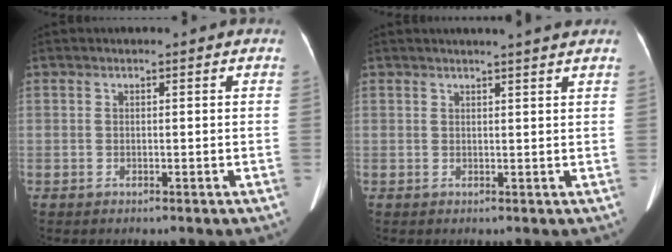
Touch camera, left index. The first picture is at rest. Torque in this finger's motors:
{"motor_torque": [-0.13, -0.34, 0.12, 0.04]}